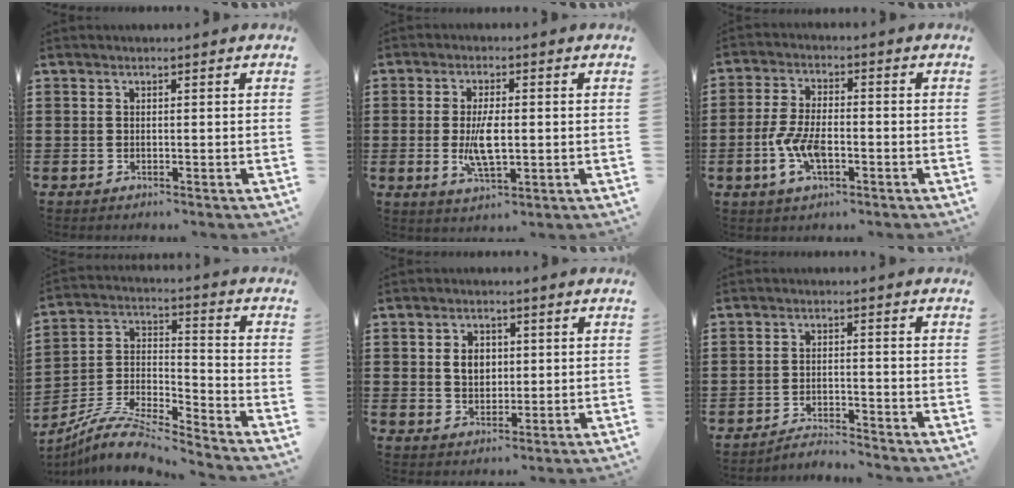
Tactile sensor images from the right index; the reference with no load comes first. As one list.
[{"total": 6.5, "force": [-0.5, 2.4, 6.0], "torque": [-0.120, -0.011, -0.014]}, {"total": 6.9, "force": [-2.2, 3.2, 5.7], "torque": [-0.138, -0.005, -0.046]}, {"total": 9.0, "force": [-8.3, 1.1, 3.3], "torque": [-0.072, 0.006, -0.169]}, {"total": 3.9, "force": [0.6, 2.9, 2.4], "torque": [-0.049, 0.009, 0.006]}, {"total": 2.8, "force": [-2.8, 0.0, 0.0], "torque": [-0.007, 0.001, -0.060]}]